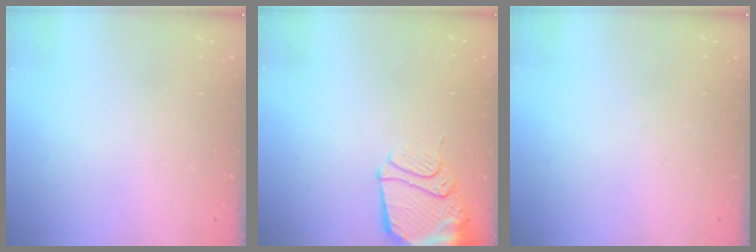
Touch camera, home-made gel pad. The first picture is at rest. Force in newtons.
{"total": 13.3, "press": 13.2, "slide": 1.4}
{"total": 0.0}